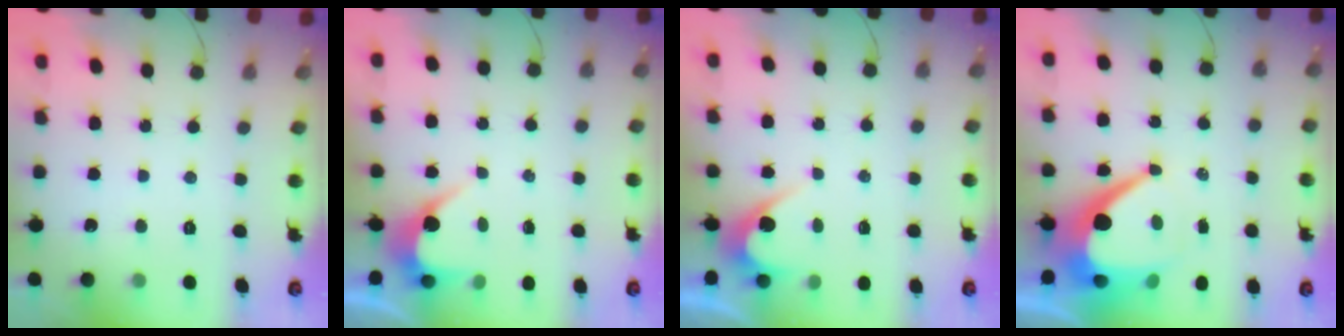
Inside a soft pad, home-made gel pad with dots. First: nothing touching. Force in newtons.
{"total": 3.4, "press": 3.4, "slide": 0.3}
{"total": 2.6, "press": 2.6, "slide": 0.1}
{"total": 13.4, "press": 13.4, "slide": 1.2}